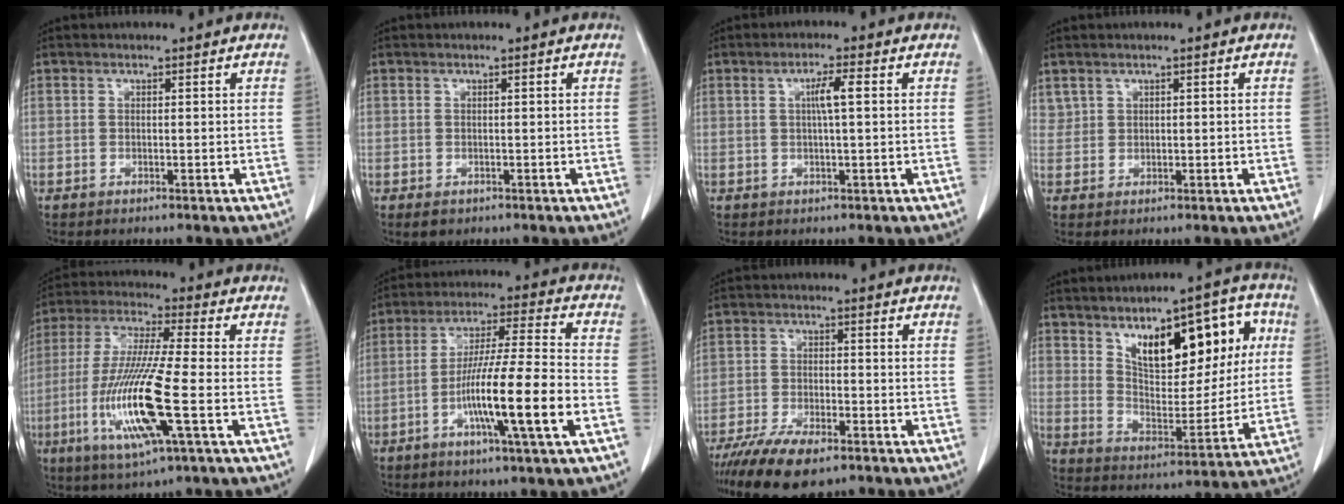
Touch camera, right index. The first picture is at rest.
{"total": 1.2, "force": [-0.4, 1.0, 0.5], "torque": [-0.003, 0.001, 0.000]}
{"total": 3.4, "force": [0.7, 0.1, 3.3], "torque": [-0.057, 0.003, 0.011]}
{"total": 1.7, "force": [1.1, 1.3, 0.3], "torque": [-0.001, 0.006, 0.025]}
{"total": 15.2, "force": [-4.2, 0.7, 14.6], "torque": [-0.303, -0.018, -0.082]}
{"total": 14.5, "force": [-4.8, -0.3, 13.7], "torque": [-0.241, -0.005, -0.088]}
{"total": 9.7, "force": [-7.0, 3.2, 6.0], "torque": [-0.103, -0.014, -0.121]}
{"total": 17.1, "force": [6.6, 7.6, 13.9], "torque": [-0.193, 0.031, 0.110]}